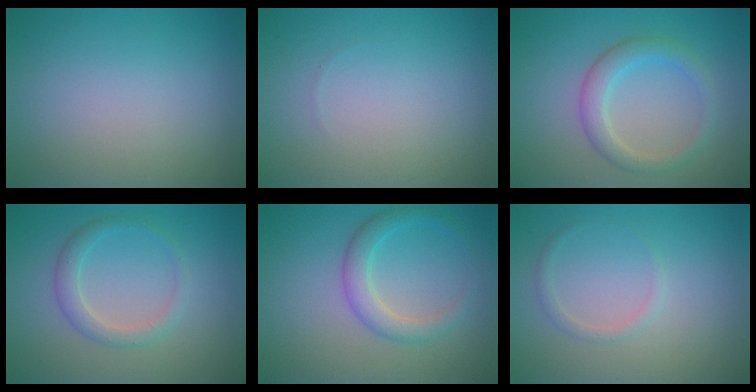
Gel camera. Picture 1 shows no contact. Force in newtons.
{"total": 0.0}
{"total": 2.8, "press": 2.8, "slide": 0.1}
{"total": 2.2, "press": 2.2, "slide": 0.1}
{"total": 2.8, "press": 2.7, "slide": 0.2}
{"total": 0.9, "press": 0.9, "slide": 0.1}